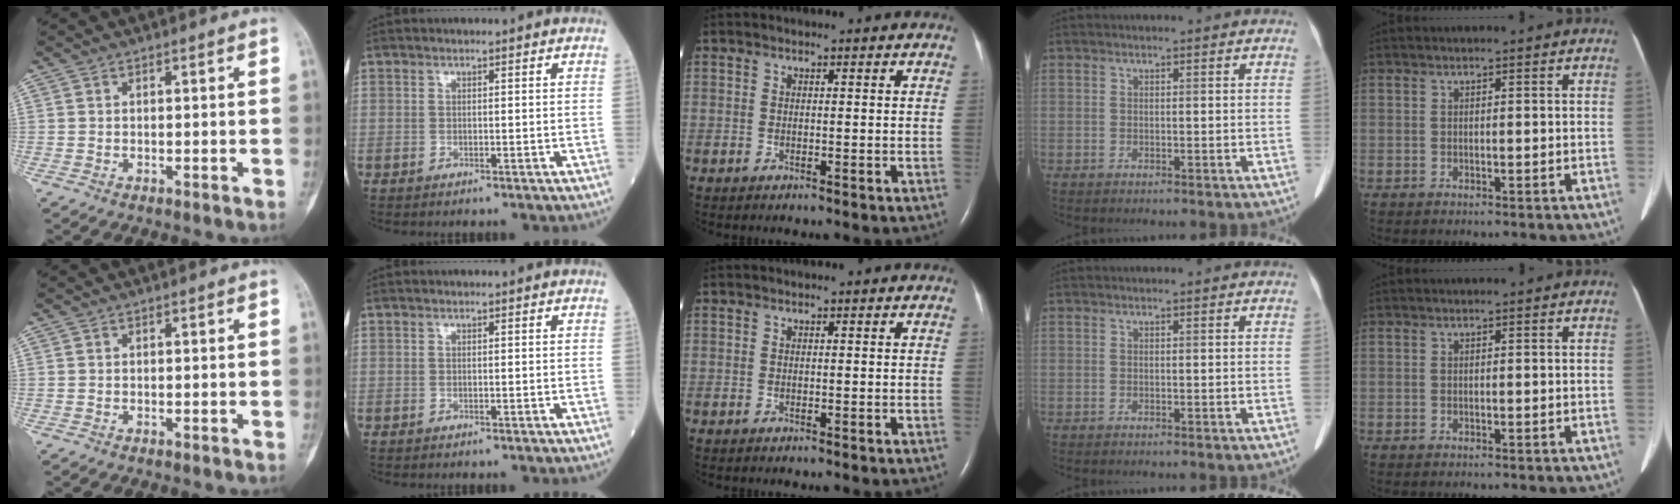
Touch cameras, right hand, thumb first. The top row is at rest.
{}